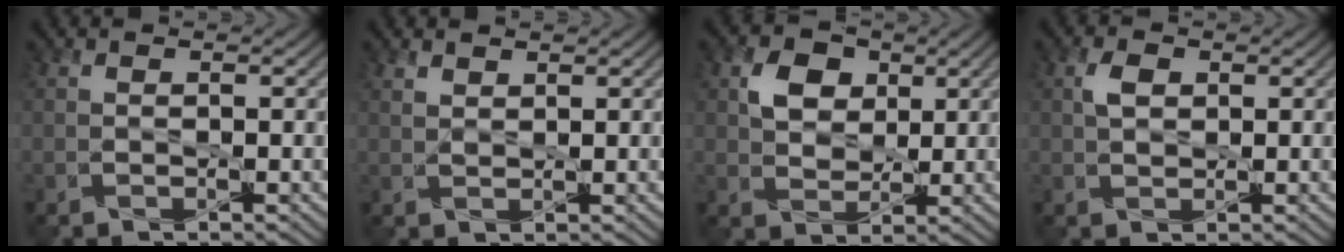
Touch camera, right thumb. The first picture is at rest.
{"total": 1.9, "force": [1.5, 0.7, 1.0], "torque": [-0.022, 0.002, 0.034]}
{"total": 4.9, "force": [1.7, 3.6, 2.9], "torque": [-0.055, 0.004, 0.022]}
{"total": 2.5, "force": [0.7, 1.4, 2.0], "torque": [-0.035, 0.005, 0.013]}